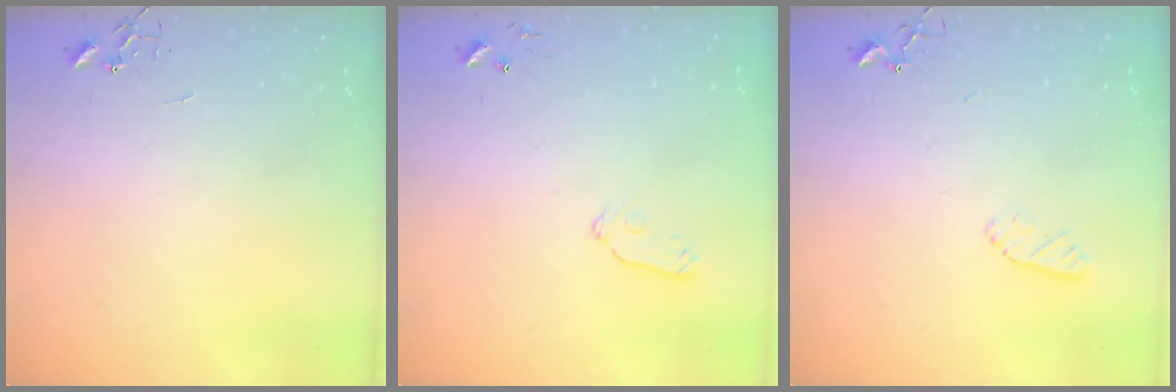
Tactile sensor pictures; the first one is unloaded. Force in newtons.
{"total": 6.8, "press": 6.7, "slide": 0.8}
{"total": 5.0, "press": 4.9, "slide": 0.9}